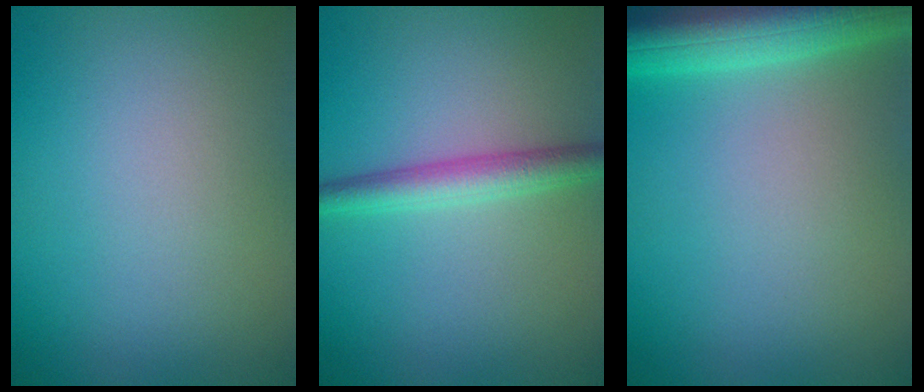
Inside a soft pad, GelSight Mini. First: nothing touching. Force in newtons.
{"total": 2.9, "press": 2.9, "slide": 0.1}
{"total": 8.9, "press": 8.9, "slide": 0.3}